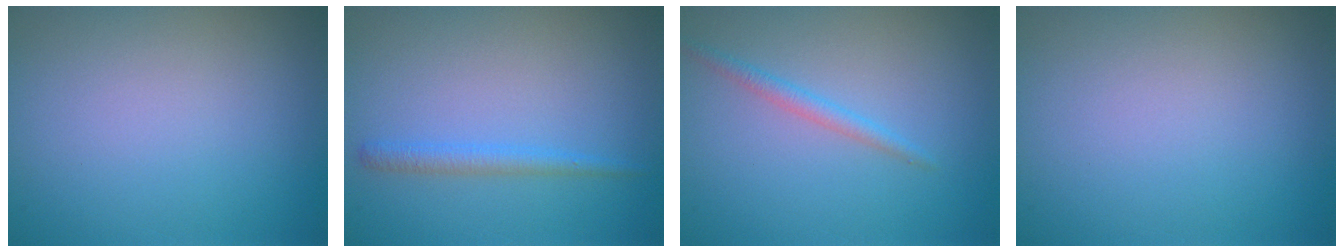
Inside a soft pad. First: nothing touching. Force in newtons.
{"total": 1.5, "press": 1.5, "slide": 0.1}
{"total": 1.3, "press": 1.3, "slide": 0.1}
{"total": 0.0}